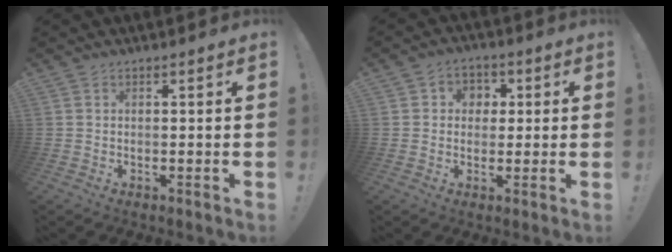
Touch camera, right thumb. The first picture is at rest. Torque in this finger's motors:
{"motor_torque": [0.00, 0.00, -0.14, 0.14, 0.00]}